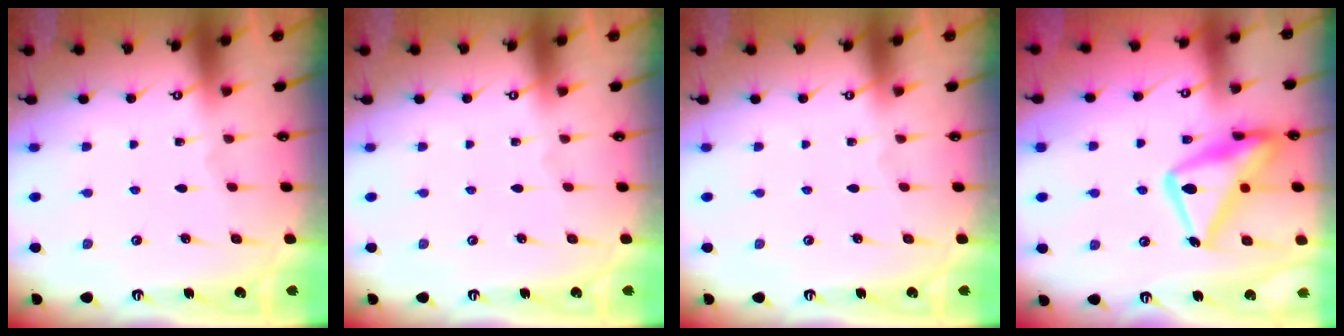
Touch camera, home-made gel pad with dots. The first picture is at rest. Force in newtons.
{"total": 0.0}
{"total": 0.0}
{"total": 19.6, "press": 19.6, "slide": 1.5}